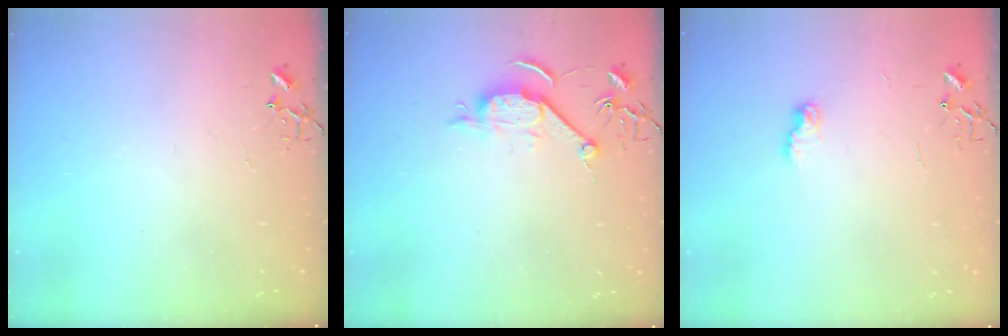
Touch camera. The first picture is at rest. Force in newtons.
{"total": 7.9, "press": 7.9, "slide": 0.9}
{"total": 6.3, "press": 6.3, "slide": 0.1}